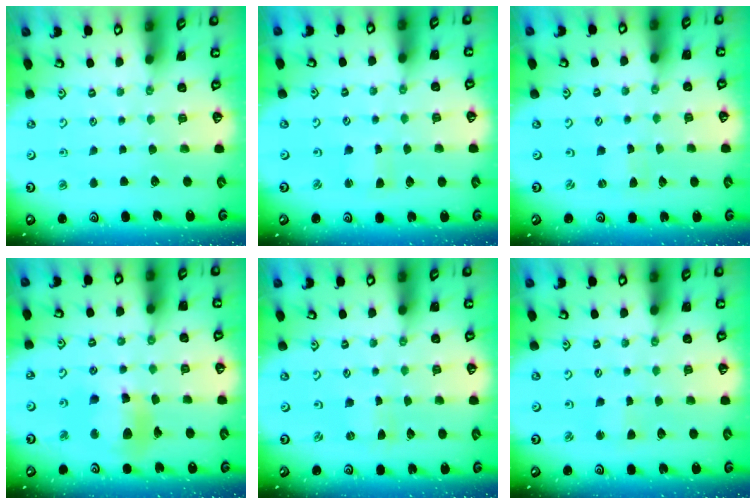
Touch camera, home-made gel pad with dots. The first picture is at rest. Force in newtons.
{"total": 1.3, "press": 1.3, "slide": 0.3}
{"total": 0.0}
{"total": 11.7, "press": 11.5, "slide": 1.8}
{"total": 0.0}
{"total": 2.0, "press": 2.0, "slide": 0.3}